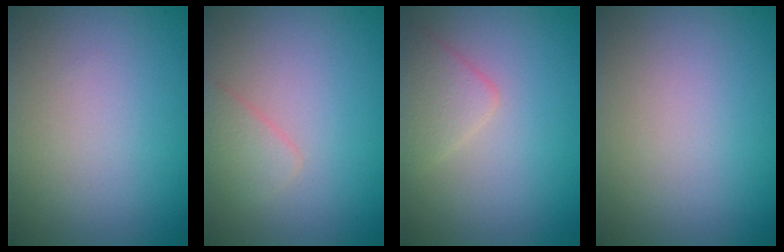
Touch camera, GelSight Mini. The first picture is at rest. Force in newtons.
{"total": 1.6, "press": 1.6, "slide": 0.1}
{"total": 2.1, "press": 2.1, "slide": 0.2}
{"total": 0.0}